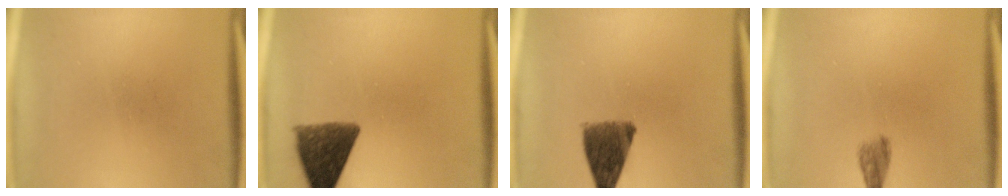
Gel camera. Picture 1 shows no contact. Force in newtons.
{"total": 10.0}
{"total": 8.8}
{"total": 2.4}